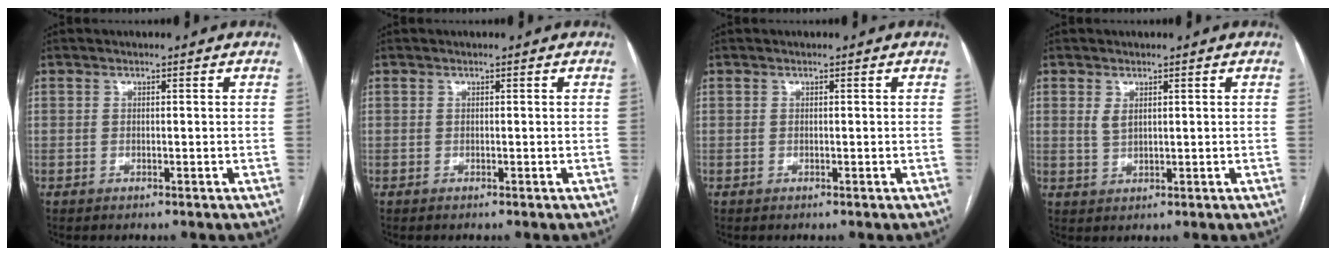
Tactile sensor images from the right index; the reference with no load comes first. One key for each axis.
{"total": 0.0}
{"total": 0.0}
{"total": 1.9, "fx": 0.8, "fy": 1.0, "fz": 1.4, "tx": -0.028, "ty": 0.000, "tz": 0.023}